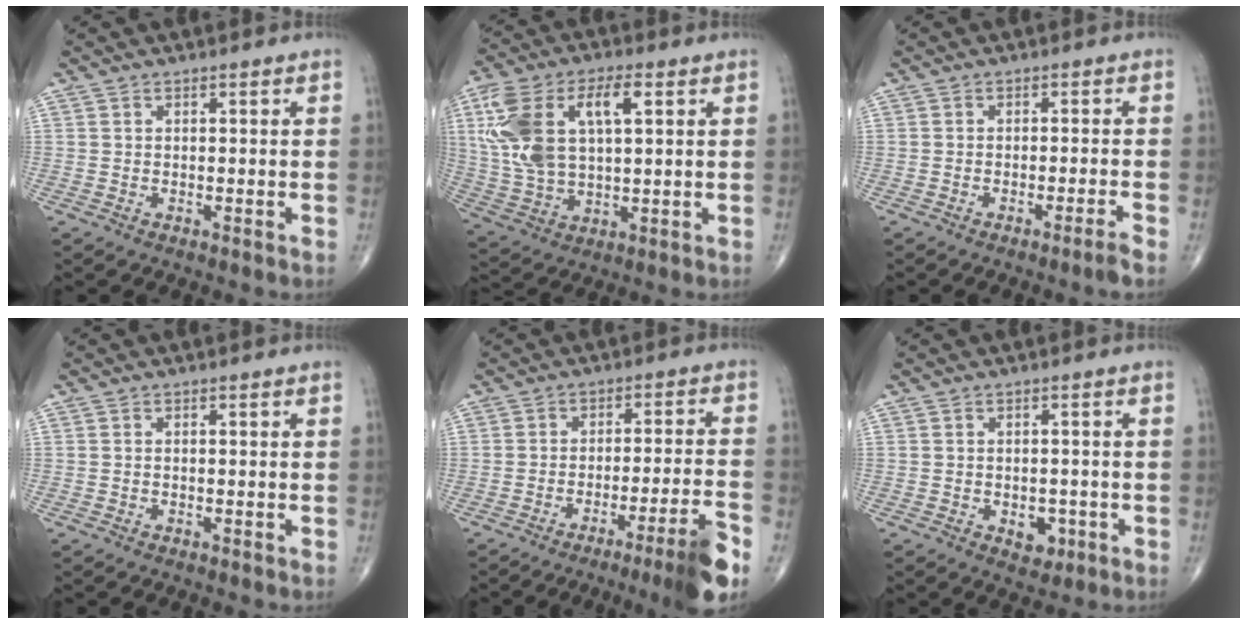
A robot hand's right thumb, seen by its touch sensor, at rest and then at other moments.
{"total": 17.7, "force": [4.7, 8.8, 14.6], "torque": [-0.302, 0.012, 0.090]}
{"total": 2.3, "force": [-1.7, -0.7, 1.3], "torque": [-0.030, 0.009, -0.029]}
{"total": 0.0}
{"total": 10.4, "force": [-6.2, 0.5, 8.3], "torque": [-0.124, 0.026, -0.090]}
{"total": 3.8, "force": [-1.3, 2.6, 2.5], "torque": [-0.014, 0.002, -0.011]}